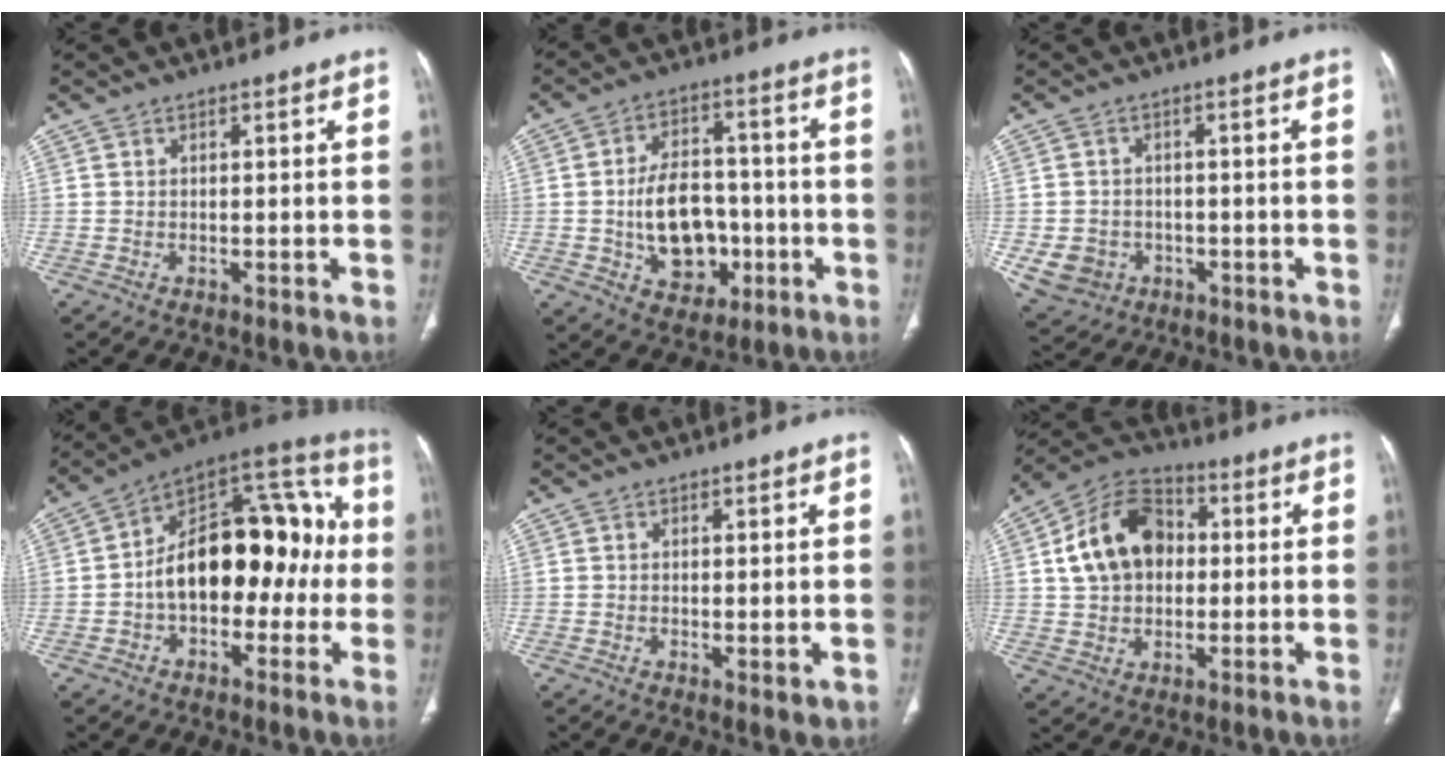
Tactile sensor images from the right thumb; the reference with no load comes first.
{"total": 13.6, "force": [-2.6, 9.5, 9.3], "torque": [-0.118, 0.029, -0.032]}
{"total": 6.7, "force": [-2.1, 5.9, 2.4], "torque": [-0.042, 0.014, -0.022]}
{"total": 22.6, "force": [-1.2, 13.4, 18.1], "torque": [-0.244, 0.060, -0.024]}
{"total": 1.9, "force": [-0.1, 0.6, 1.8], "torque": [-0.034, -0.010, 0.003]}
{"total": 15.2, "force": [2.0, 11.2, 10.1], "torque": [-0.149, 0.020, 0.027]}